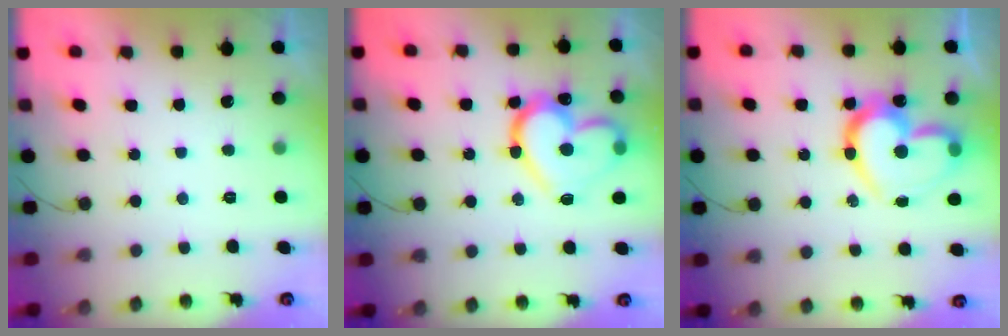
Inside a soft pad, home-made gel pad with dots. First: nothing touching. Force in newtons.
{"total": 19.7, "press": 19.6, "slide": 1.8}
{"total": 19.1, "press": 19.0, "slide": 1.3}